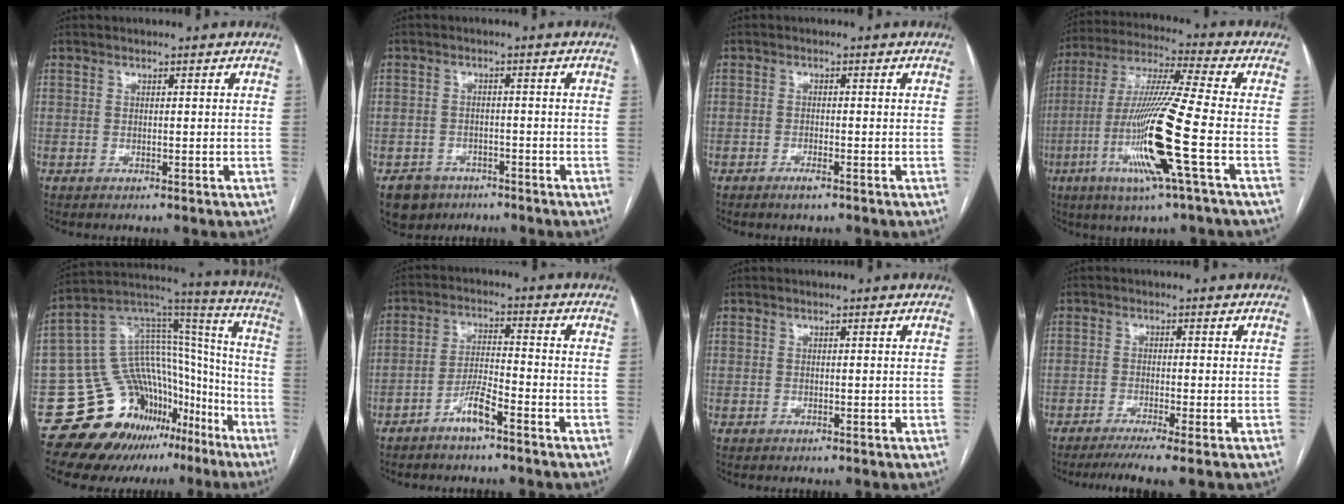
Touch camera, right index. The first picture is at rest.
{"total": 5.0, "force": [-3.2, 3.7, 0.6], "torque": [-0.012, 0.006, -0.050]}
{"total": 1.8, "force": [-1.3, 0.3, 1.3], "torque": [-0.026, -0.002, -0.021]}
{"total": 16.8, "force": [-5.0, -0.9, 16.0], "torque": [-0.326, -0.018, -0.103]}
{"total": 22.4, "force": [-15.2, 12.9, 10.2], "torque": [-0.127, 0.089, -0.229]}
{"total": 5.0, "force": [-3.4, 0.7, 3.6], "torque": [-0.074, 0.006, -0.066]}
{"total": 0.0}
{"total": 5.7, "force": [-4.3, -0.9, 3.7], "torque": [-0.053, -0.011, -0.069]}